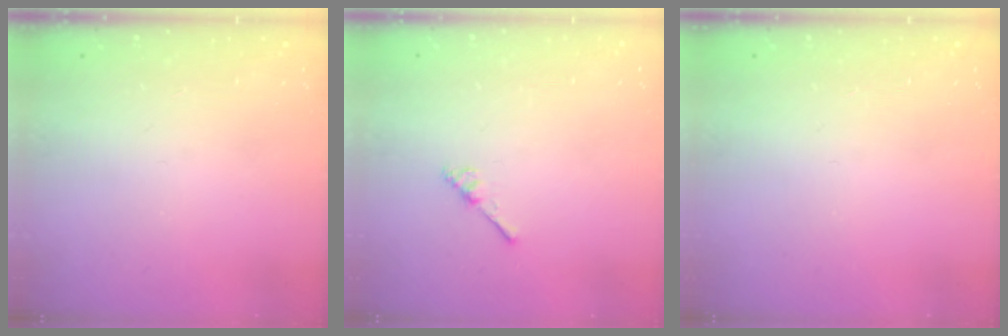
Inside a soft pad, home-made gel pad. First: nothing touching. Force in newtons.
{"total": 3.0, "press": 3.0, "slide": 0.3}
{"total": 0.0}